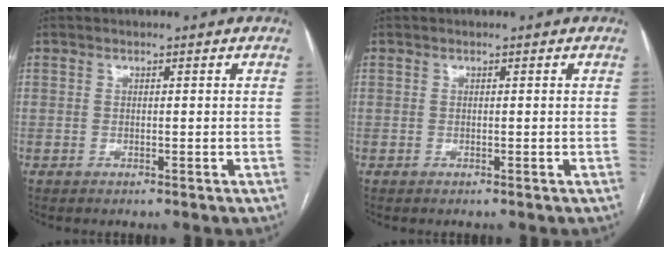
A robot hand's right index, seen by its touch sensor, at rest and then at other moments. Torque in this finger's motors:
{"motor_torque": [0.01, 0.01, 0.00, 0.00]}